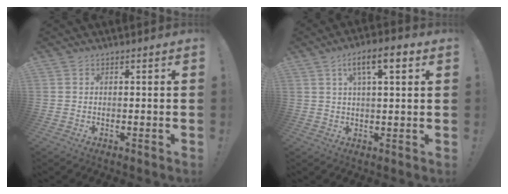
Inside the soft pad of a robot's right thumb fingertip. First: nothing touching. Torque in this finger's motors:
{"motor_torque": [0.27, 0.71, 1.00, 0.10, 0.17]}